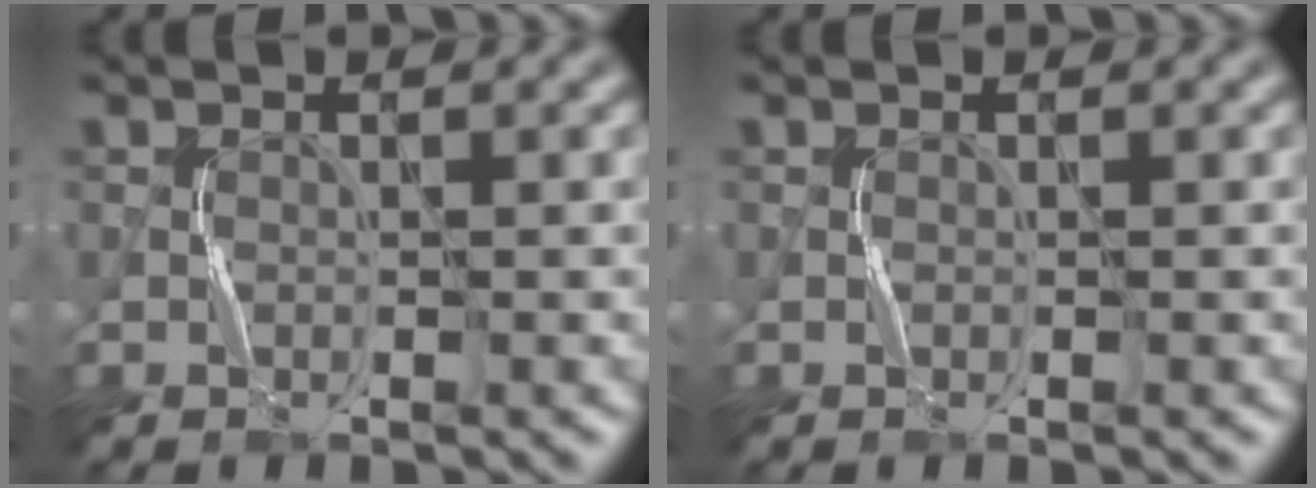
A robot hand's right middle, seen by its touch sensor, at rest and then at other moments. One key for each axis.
{"total": 0.0}